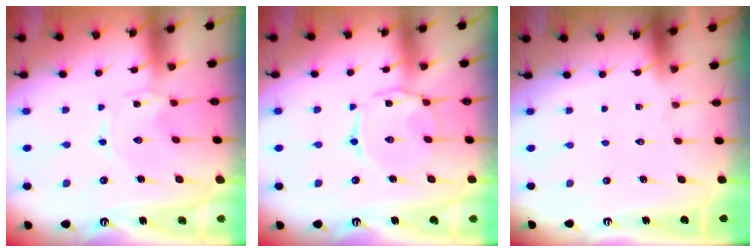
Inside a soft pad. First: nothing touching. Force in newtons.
{"total": 2.9, "press": 2.8, "slide": 0.4}
{"total": 0.0}